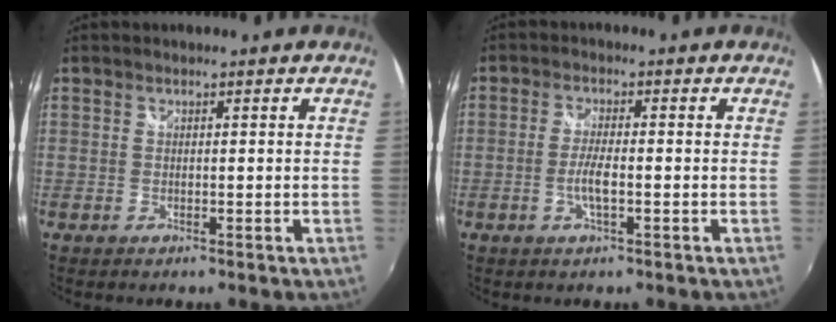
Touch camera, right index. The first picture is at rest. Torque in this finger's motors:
{"motor_torque": [0.03, 0.02, 0.14, 0.04]}